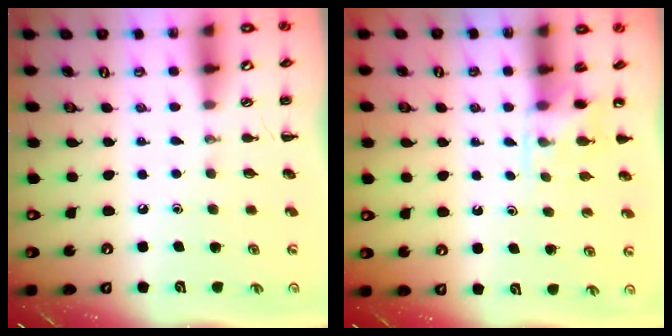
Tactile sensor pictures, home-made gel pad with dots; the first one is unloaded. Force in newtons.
{"total": 4.4, "press": 4.2, "slide": 1.6}